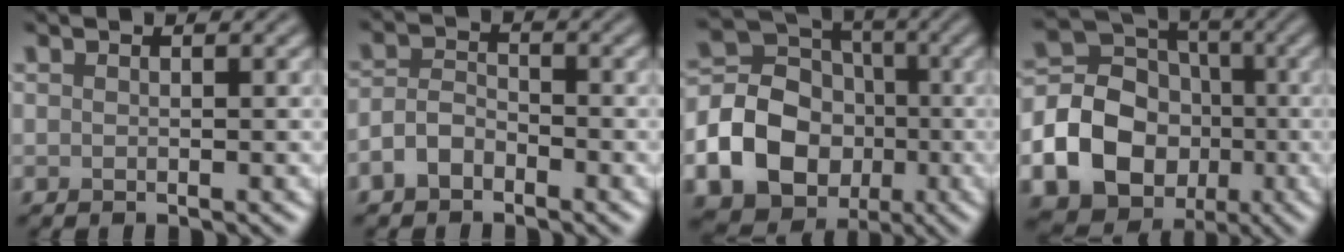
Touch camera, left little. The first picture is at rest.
{"total": 2.6, "force": [-1.6, 1.4, 1.4], "torque": [-0.027, 0.006, -0.039]}
{"total": 12.6, "force": [-3.6, 10.7, 5.6], "torque": [-0.109, -0.018, -0.086]}
{"total": 15.1, "force": [-4.4, 13.2, 6.0], "torque": [-0.134, -0.025, -0.086]}